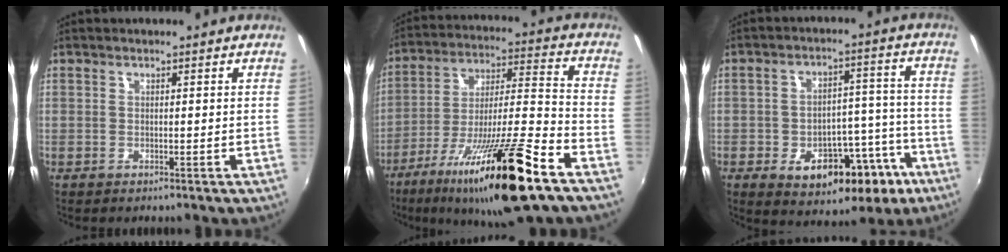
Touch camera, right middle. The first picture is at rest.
{"total": 22.4, "force": [-13.9, 1.4, 17.6], "torque": [-0.307, -0.029, -0.235]}
{"total": 15.2, "force": [-7.4, 8.7, 10.1], "torque": [-0.149, 0.021, -0.082]}